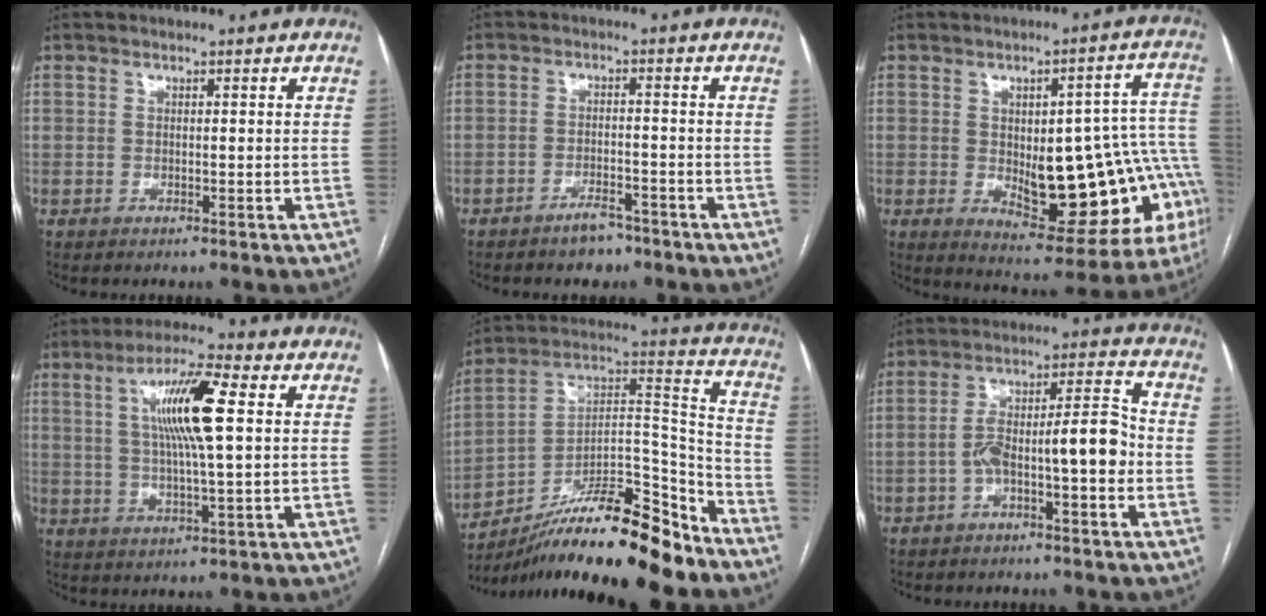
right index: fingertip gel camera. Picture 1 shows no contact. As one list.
[{"total": 3.7, "force": [-3.0, 1.4, 1.7], "torque": [-0.033, 0.002, -0.045]}, {"total": 22.4, "force": [-3.5, 8.0, 20.7], "torque": [-0.188, 0.032, -0.015]}, {"total": 11.1, "force": [2.6, 0.9, 10.8], "torque": [-0.200, 0.010, 0.044]}, {"total": 22.1, "force": [-17.4, 3.9, 13.0], "torque": [-0.204, 0.031, -0.293]}, {"total": 9.9, "force": [-2.8, 2.1, 9.2], "torque": [-0.154, 0.039, -0.043]}]